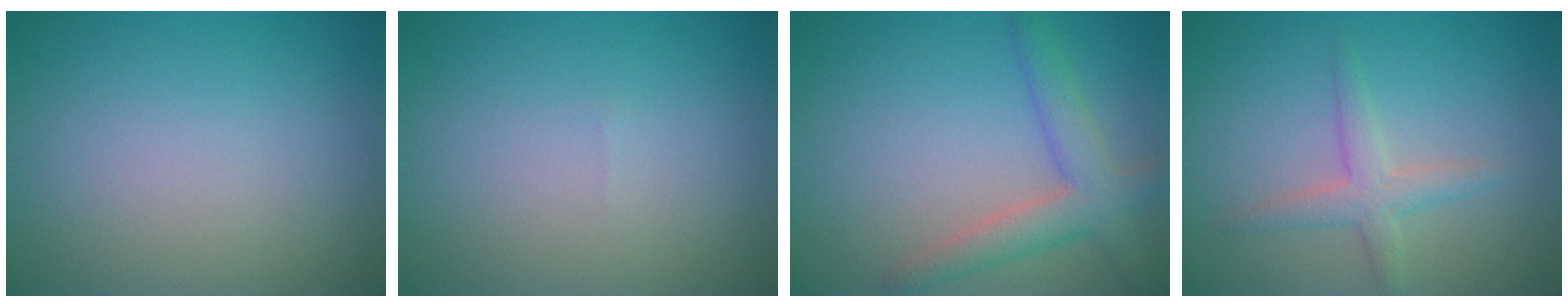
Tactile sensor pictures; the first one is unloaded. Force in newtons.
{"total": 0.0}
{"total": 3.9, "press": 3.9, "slide": 0.3}
{"total": 2.5, "press": 2.5, "slide": 0.1}